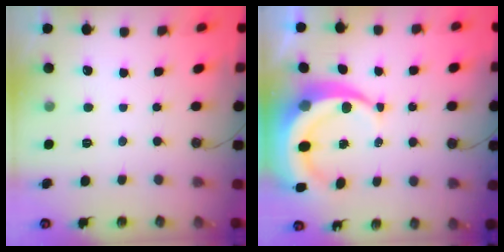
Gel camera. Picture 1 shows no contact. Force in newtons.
{"total": 11.0, "press": 10.9, "slide": 1.3}